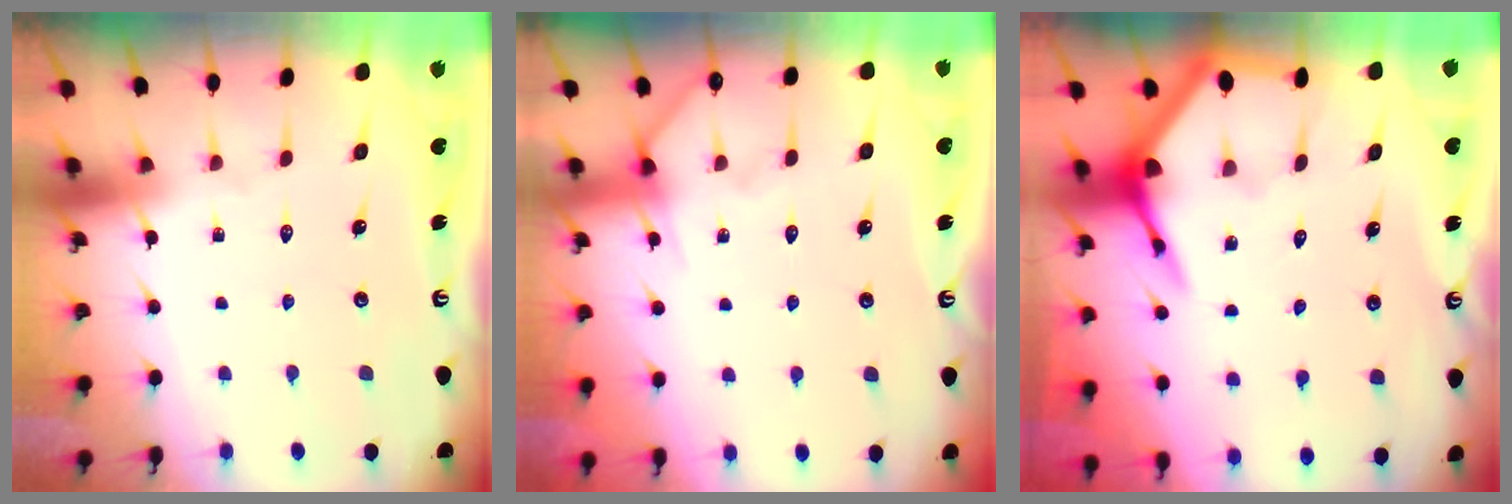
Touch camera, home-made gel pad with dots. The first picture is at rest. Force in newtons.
{"total": 3.4, "press": 3.4, "slide": 0.3}
{"total": 6.2, "press": 6.1, "slide": 0.8}